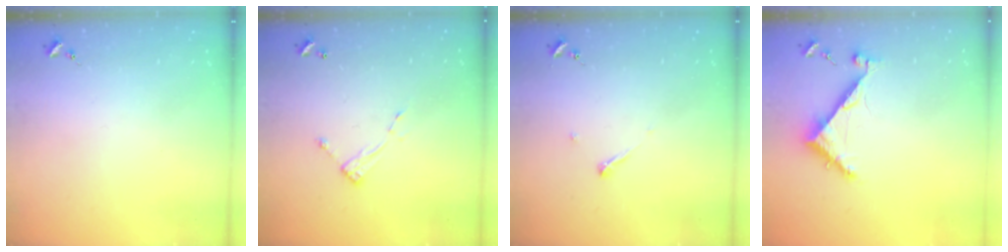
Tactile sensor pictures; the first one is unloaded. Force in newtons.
{"total": 6.1, "press": 6.1, "slide": 0.2}
{"total": 3.2, "press": 3.2, "slide": 0.3}
{"total": 6.9, "press": 6.9, "slide": 0.6}